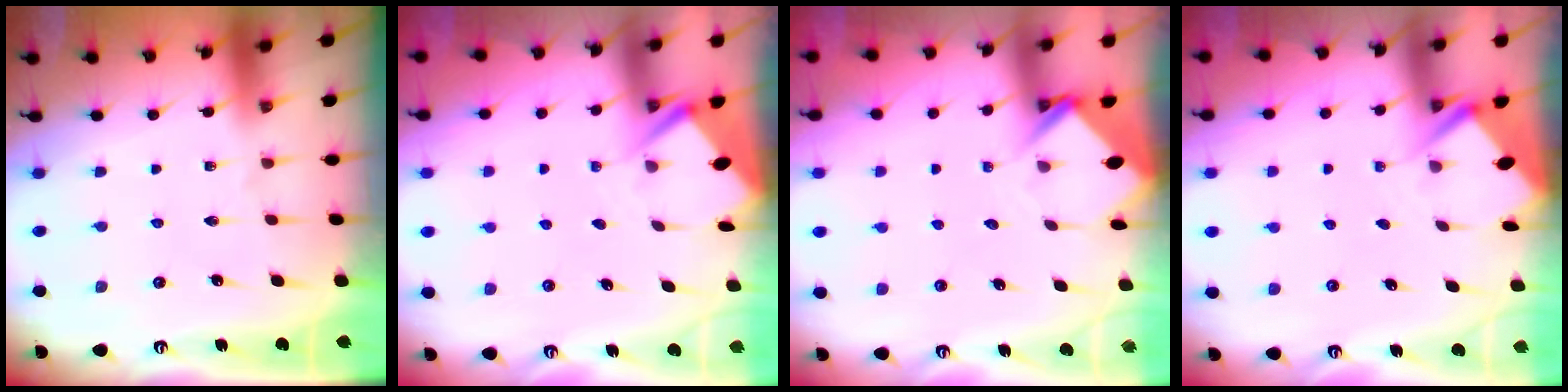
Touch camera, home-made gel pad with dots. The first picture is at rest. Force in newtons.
{"total": 2.8, "press": 2.8, "slide": 0.3}
{"total": 3.8, "press": 3.8, "slide": 0.3}
{"total": 2.6, "press": 2.6, "slide": 0.1}